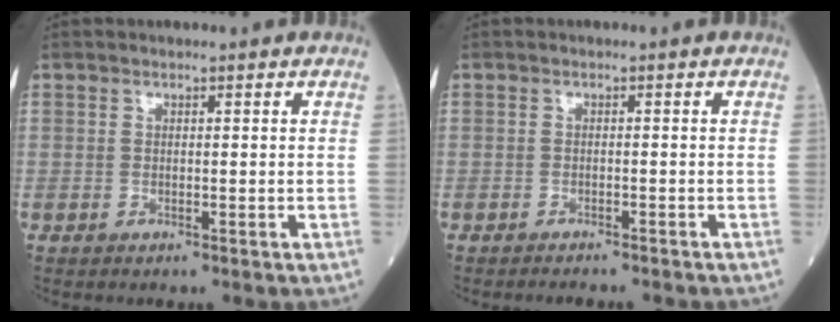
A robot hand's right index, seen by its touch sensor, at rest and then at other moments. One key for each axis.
{"total": 4.0, "fx": -3.7, "fy": 0.6, "fz": 1.4, "tx": -0.016, "ty": -0.005, "tz": -0.044}